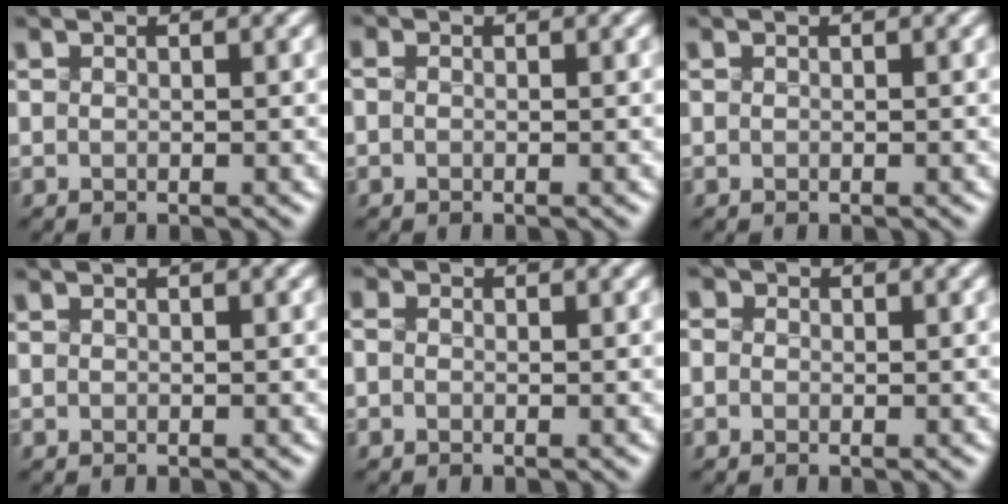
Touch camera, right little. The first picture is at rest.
{"total": 0.6, "force": [0.0, 0.4, 0.4], "torque": [-0.002, 0.004, -0.011]}
{"total": 0.0}
{"total": 0.0}
{"total": 1.2, "force": [0.2, 0.9, 0.7], "torque": [0.002, 0.009, -0.023]}
{"total": 2.4, "force": [0.9, 1.9, 1.2], "torque": [0.001, 0.028, -0.030]}